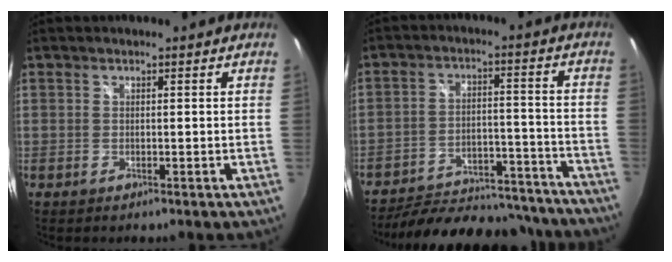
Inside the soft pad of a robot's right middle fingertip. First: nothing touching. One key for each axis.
{"total": 25.6, "fx": -22.5, "fy": 8.0, "fz": 9.1, "tx": -0.169, "ty": 0.018, "tz": -0.285}